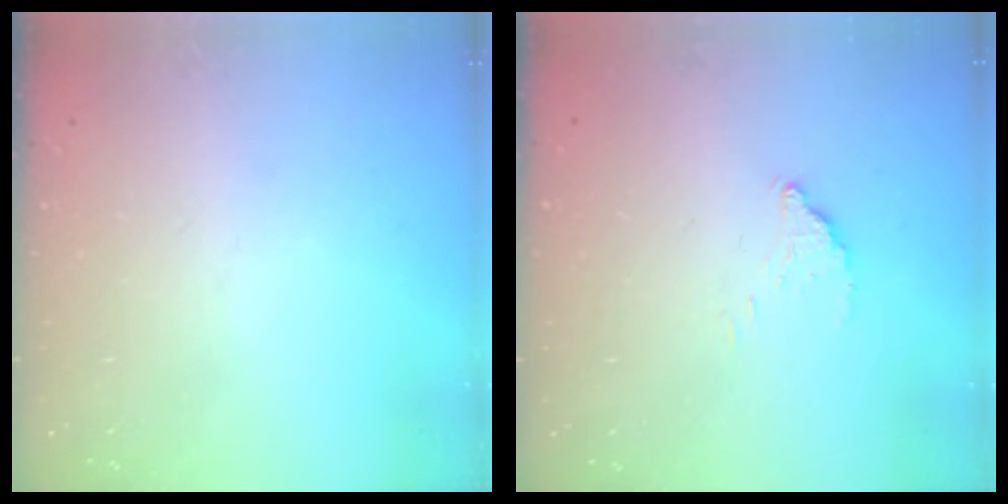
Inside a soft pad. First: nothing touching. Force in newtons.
{"total": 3.4, "press": 3.4, "slide": 0.1}